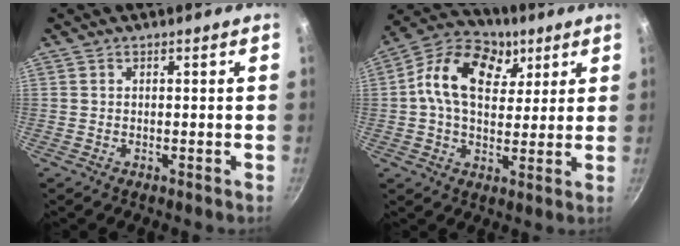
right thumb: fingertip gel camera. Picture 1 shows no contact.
{"total": 16.2, "force": [5.1, 11.1, 10.7], "torque": [-0.155, 0.001, 0.066]}